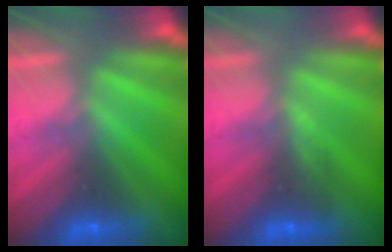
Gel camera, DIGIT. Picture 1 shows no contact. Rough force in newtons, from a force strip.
{"total": 3.1}